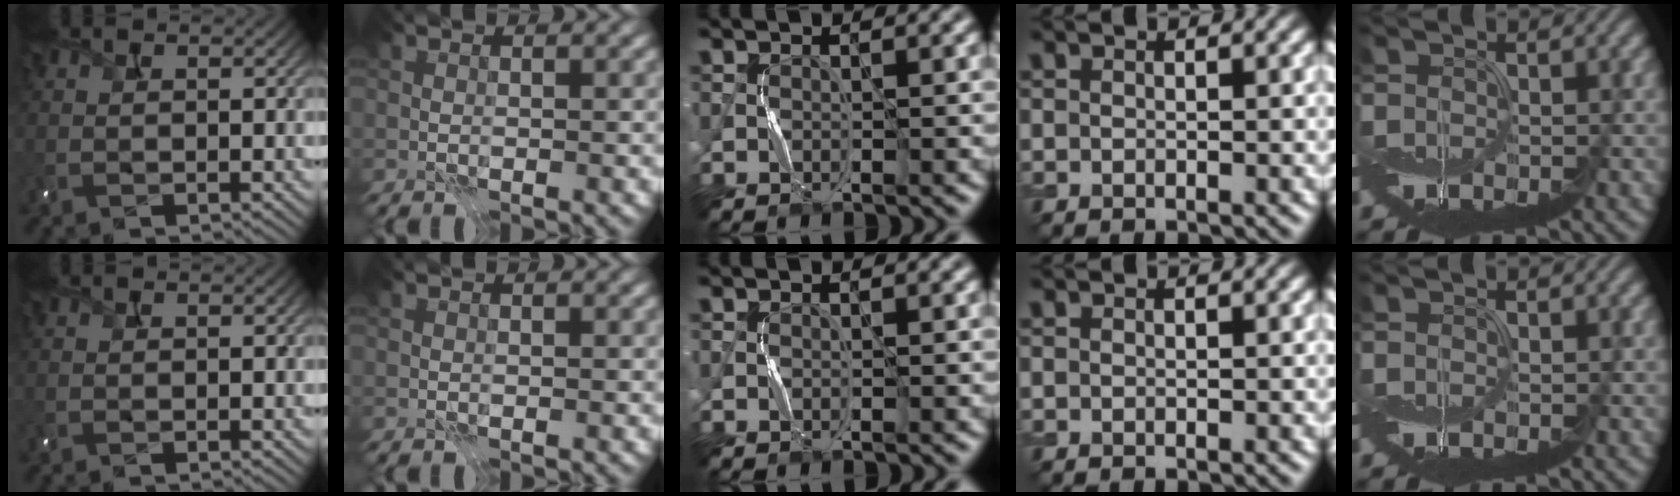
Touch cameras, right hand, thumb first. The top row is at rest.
{}